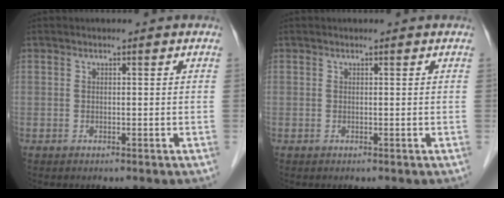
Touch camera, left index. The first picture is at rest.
{"total": 0.0}